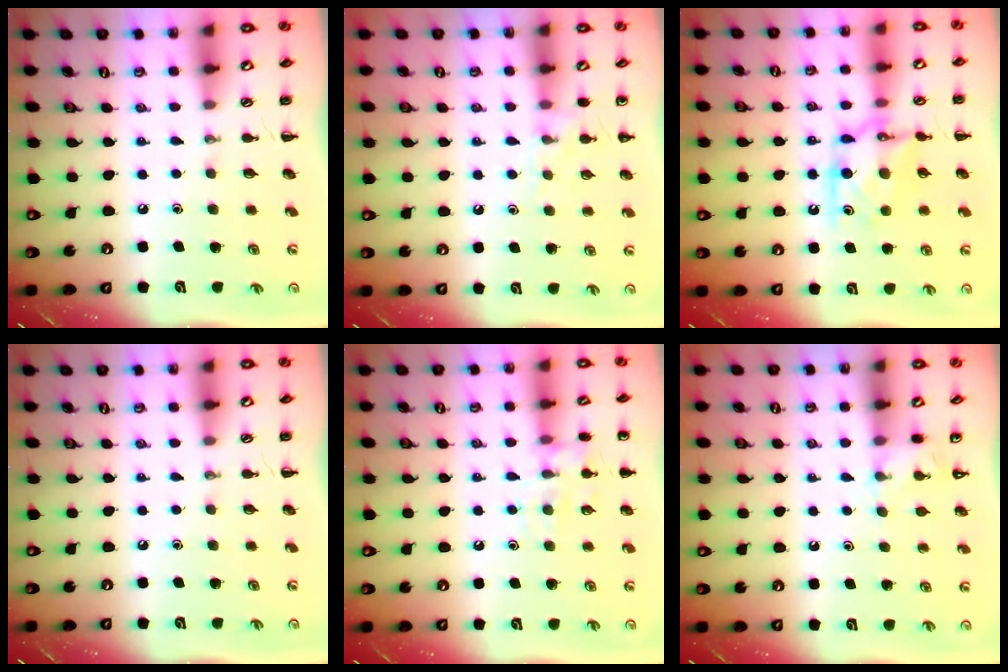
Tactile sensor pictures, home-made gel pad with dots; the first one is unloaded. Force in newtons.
{"total": 7.9, "press": 7.7, "slide": 1.8}
{"total": 11.2, "press": 11.1, "slide": 0.4}
{"total": 0.0}
{"total": 10.0, "press": 10.0, "slide": 0.9}
{"total": 4.7, "press": 4.4, "slide": 1.6}